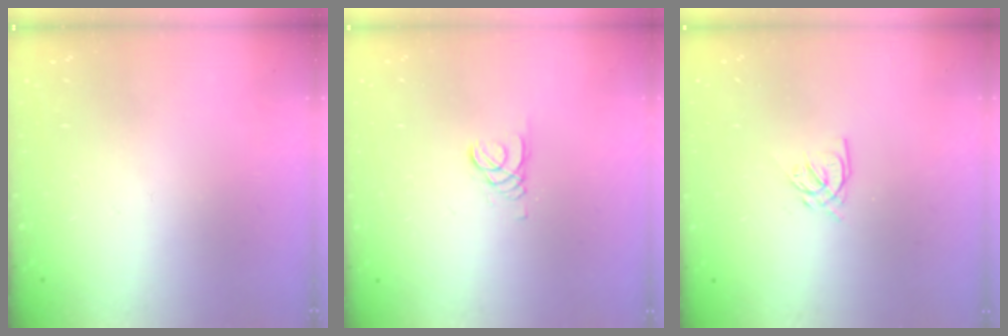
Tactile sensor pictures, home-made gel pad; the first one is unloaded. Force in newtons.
{"total": 1.5, "press": 1.5, "slide": 0.1}
{"total": 3.3, "press": 3.3, "slide": 0.3}